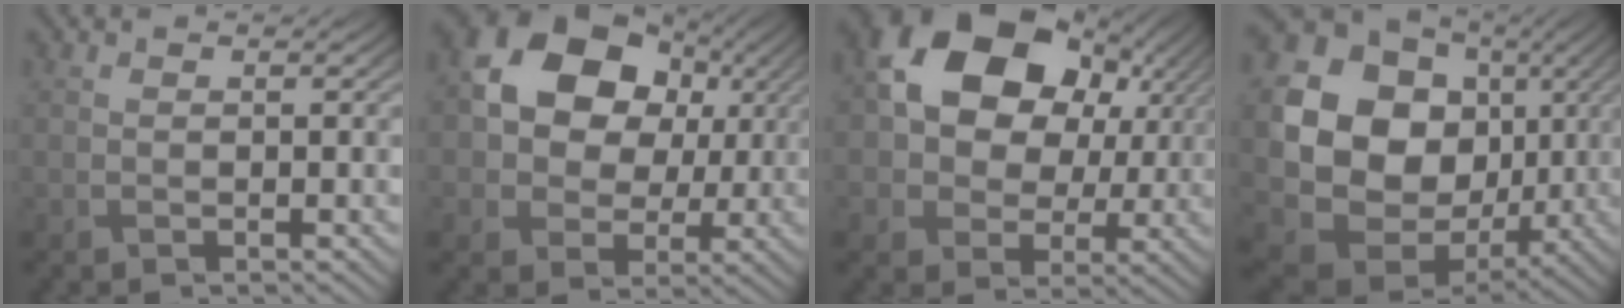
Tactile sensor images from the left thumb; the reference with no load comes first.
{"total": 14.2, "force": [3.5, 10.8, 8.5], "torque": [-0.180, 0.024, 0.054]}
{"total": 17.1, "force": [5.3, 12.7, 10.1], "torque": [-0.213, 0.032, 0.103]}
{"total": 20.4, "force": [2.9, 17.2, 10.6], "torque": [-0.255, -0.019, 0.069]}